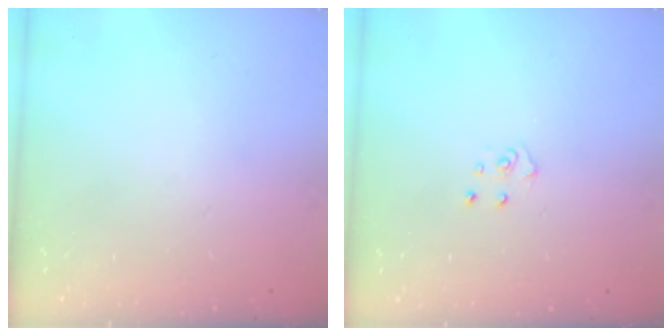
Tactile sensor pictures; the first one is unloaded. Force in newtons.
{"total": 4.6, "press": 4.6, "slide": 0.4}